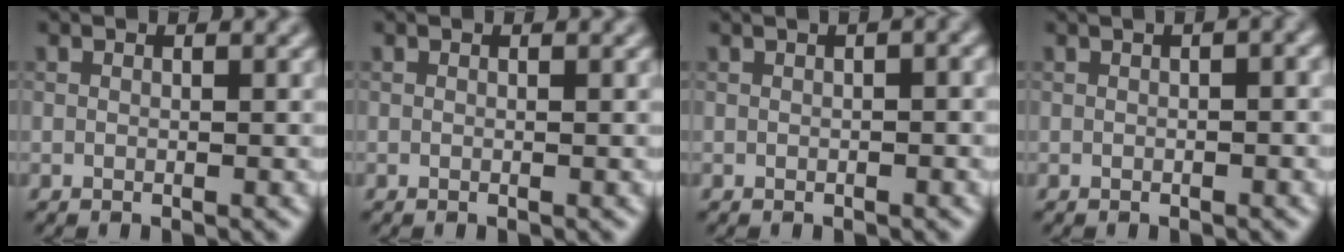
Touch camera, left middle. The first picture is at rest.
{"total": 0.0}
{"total": 3.7, "force": [1.2, 1.5, 3.1], "torque": [-0.024, 0.020, -0.002]}
{"total": 3.8, "force": [1.2, 1.5, 3.3], "torque": [-0.025, 0.020, -0.003]}